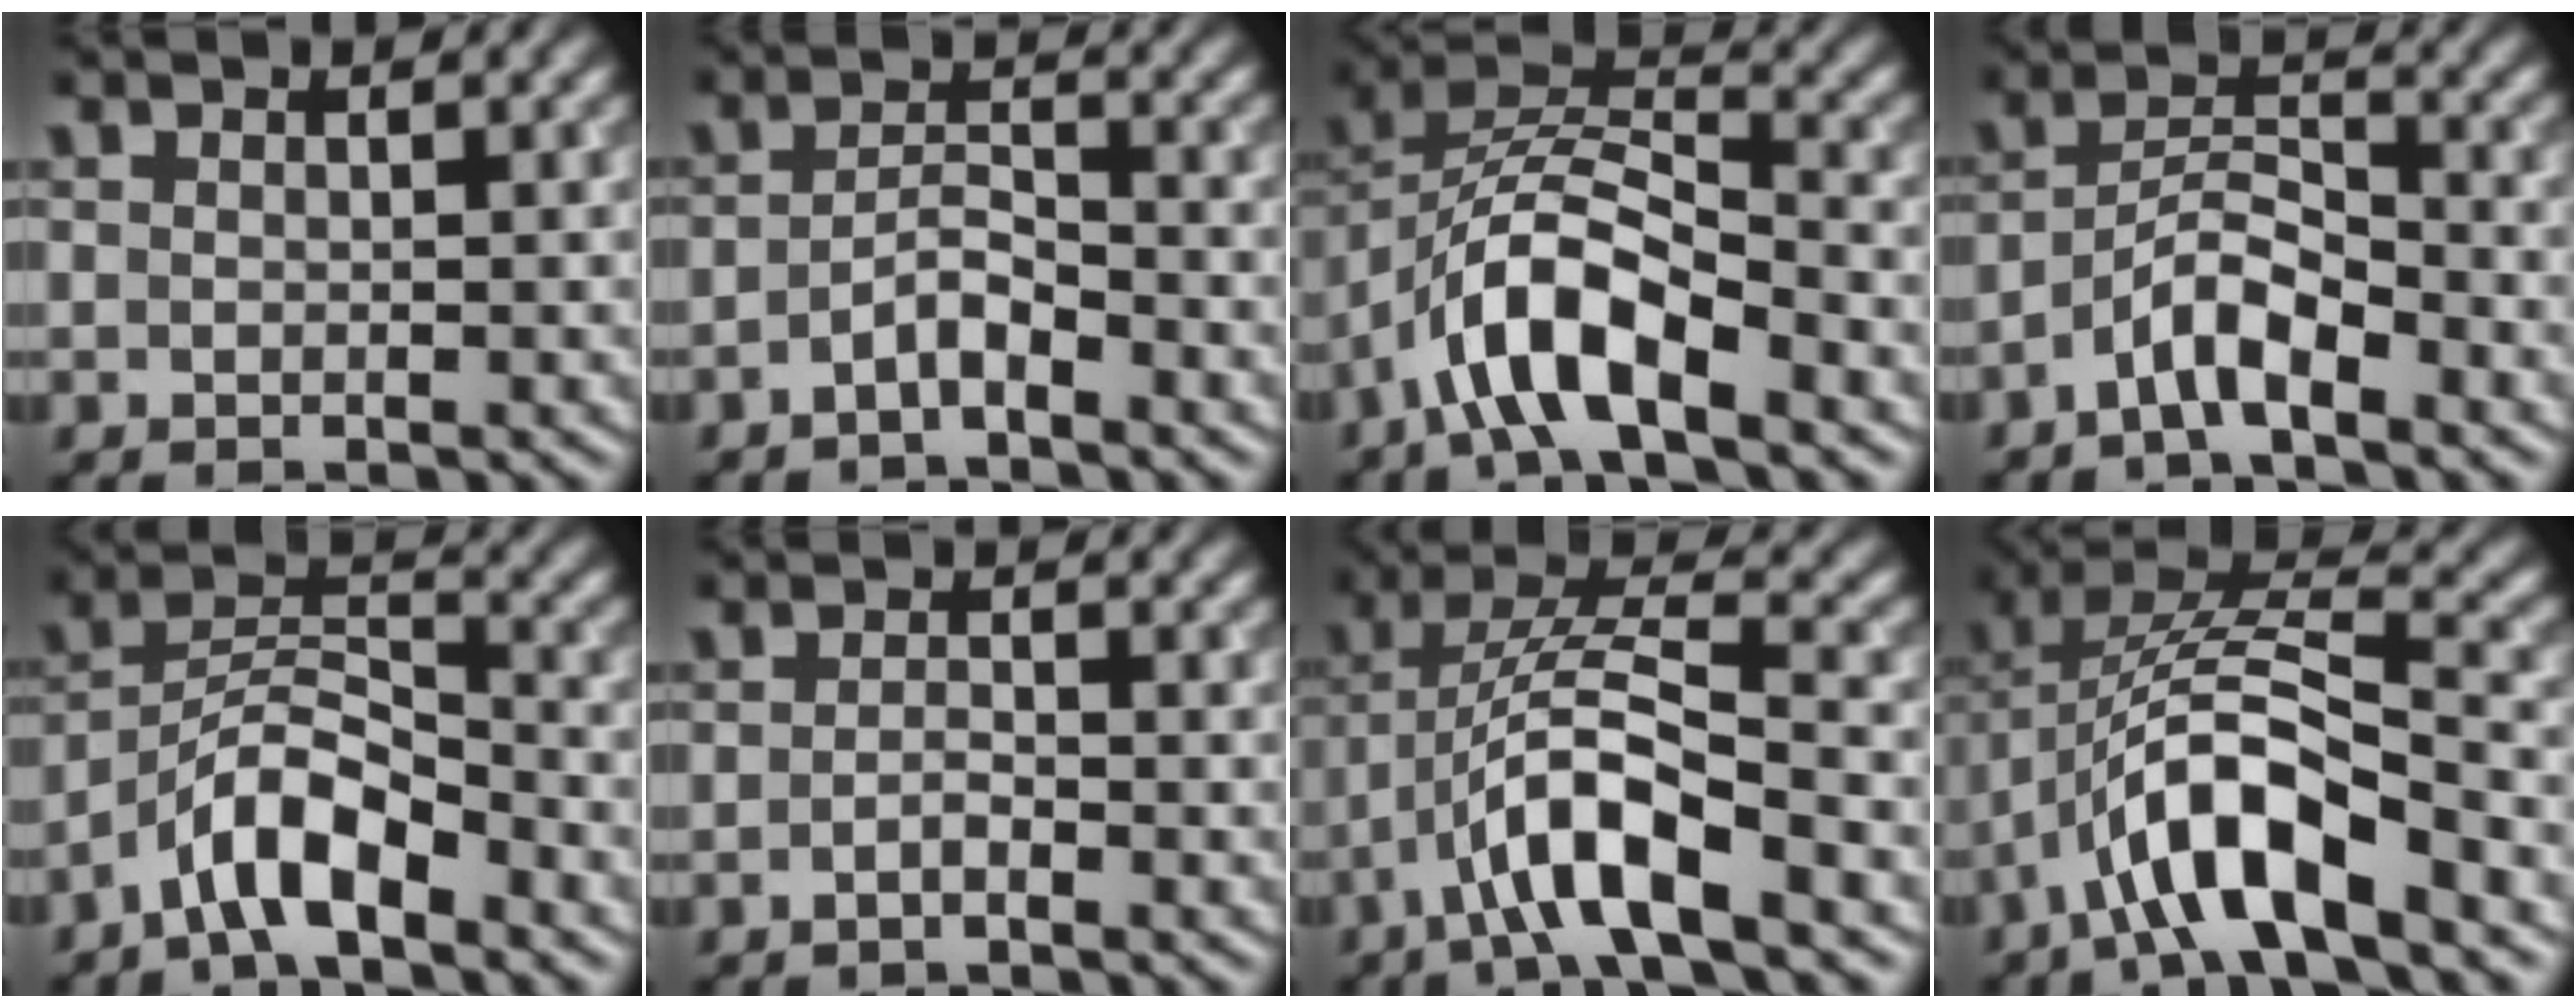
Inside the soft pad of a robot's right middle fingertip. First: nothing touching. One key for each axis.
{"total": 2.3, "fx": -1.5, "fy": 0.6, "fz": 1.7, "tx": -0.034, "ty": 0.008, "tz": -0.032}
{"total": 8.2, "fx": -4.5, "fy": 2.7, "fz": 6.3, "tx": -0.111, "ty": 0.014, "tz": -0.092}
{"total": 4.0, "fx": -2.7, "fy": 1.0, "fz": 2.7, "tx": -0.051, "ty": 0.013, "tz": -0.057}
{"total": 5.6, "fx": -3.9, "fy": 1.6, "fz": 3.7, "tx": -0.064, "ty": 0.011, "tz": -0.079}
{"total": 1.2, "fx": -0.7, "fy": 0.3, "fz": 0.9, "tx": -0.018, "ty": 0.002, "tz": -0.014}
{"total": 7.8, "fx": -3.7, "fy": 1.8, "fz": 6.6, "tx": -0.120, "ty": 0.018, "tz": -0.071}
{"total": 8.9, "fx": -4.1, "fy": 2.7, "fz": 7.4, "tx": -0.134, "ty": 0.016, "tz": -0.079}